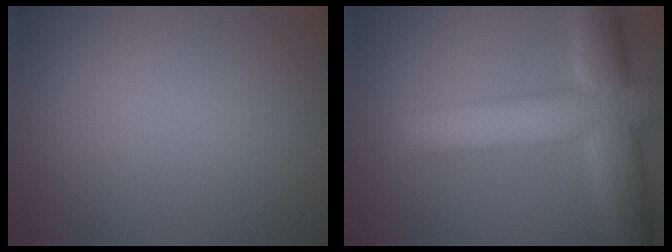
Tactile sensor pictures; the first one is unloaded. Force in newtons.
{"total": 9.1, "press": 9.1, "slide": 0.3}